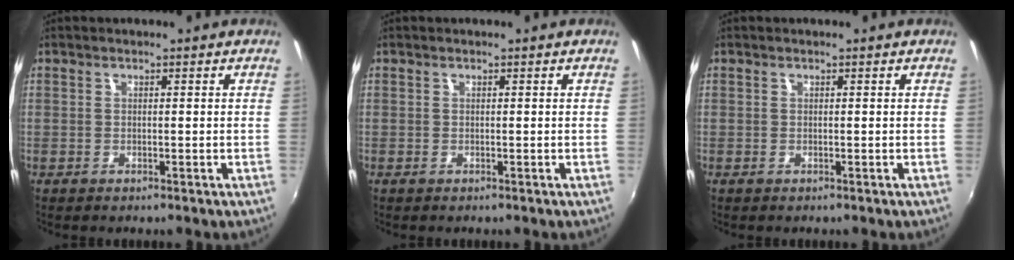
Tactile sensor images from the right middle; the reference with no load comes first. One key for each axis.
{"total": 0.0}
{"total": 0.0}